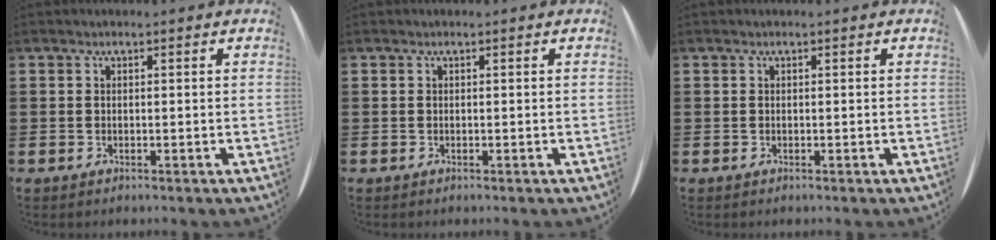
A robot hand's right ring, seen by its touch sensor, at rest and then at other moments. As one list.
[{"total": 0.0}, {"total": 0.0}]